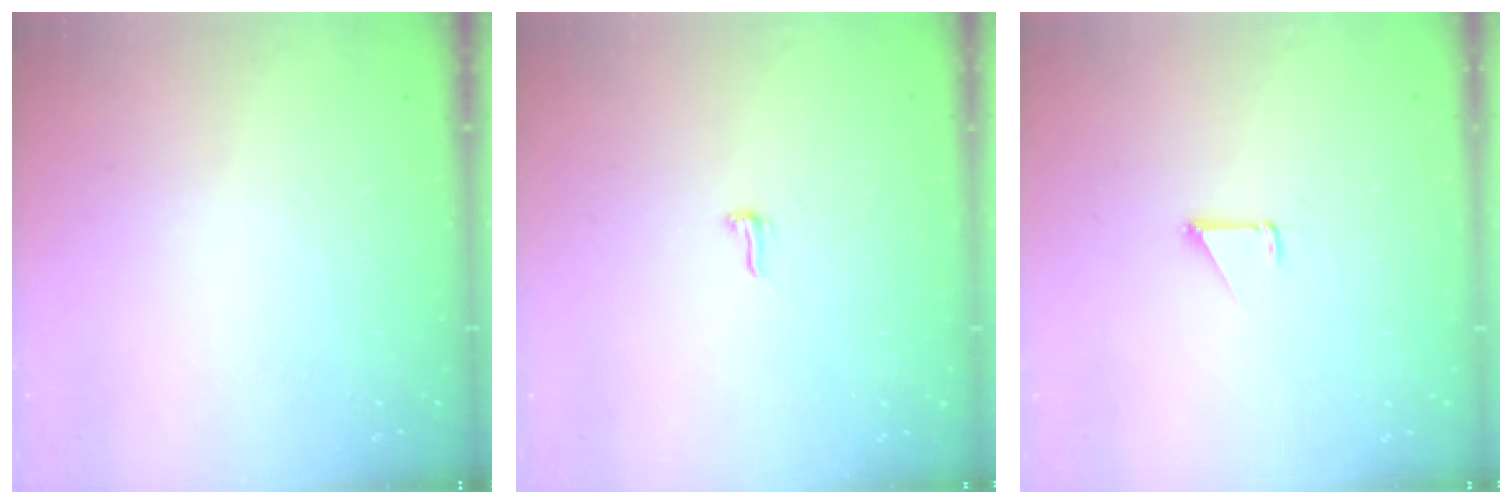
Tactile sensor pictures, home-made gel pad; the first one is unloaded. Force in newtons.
{"total": 5.1, "press": 4.7, "slide": 2.0}
{"total": 1.4, "press": 1.3, "slide": 0.1}